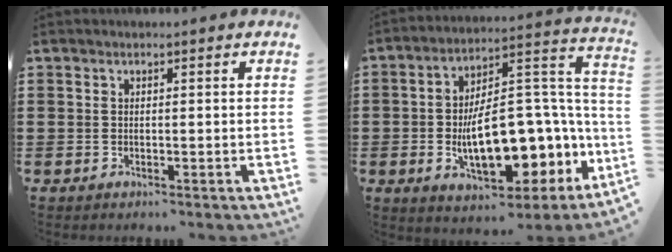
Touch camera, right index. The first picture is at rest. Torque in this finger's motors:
{"motor_torque": [2.14, 0.00, 1.05, 0.21]}